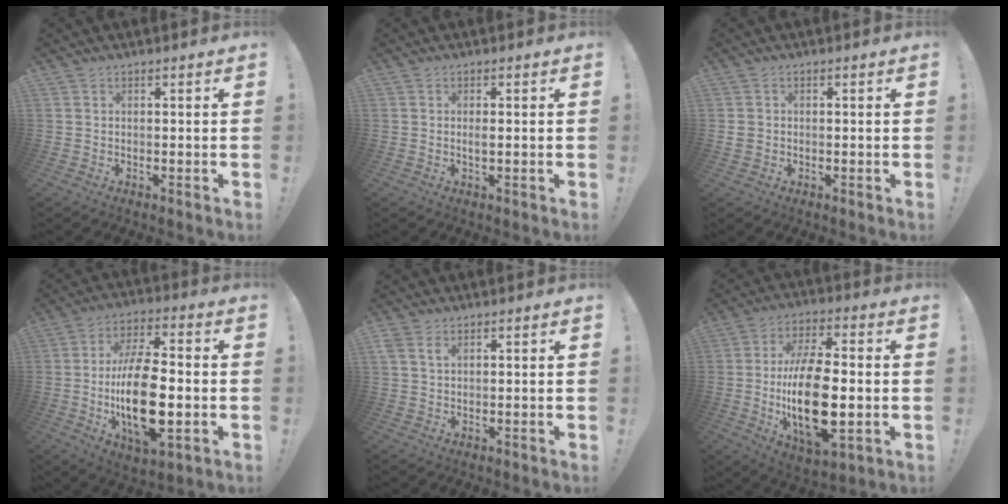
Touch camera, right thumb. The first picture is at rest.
{"total": 1.2, "force": [-0.2, 0.2, 1.2], "torque": [-0.020, -0.001, -0.005]}
{"total": 2.0, "force": [-0.1, 1.8, 0.8], "torque": [-0.012, 0.003, 0.000]}
{"total": 20.7, "force": [-3.2, 9.3, 18.2], "torque": [-0.339, -0.001, -0.051]}
{"total": 2.9, "force": [1.6, 1.5, 1.9], "torque": [-0.036, 0.000, 0.029]}
{"total": 21.5, "force": [-2.5, 10.2, 18.7], "torque": [-0.357, -0.006, -0.037]}